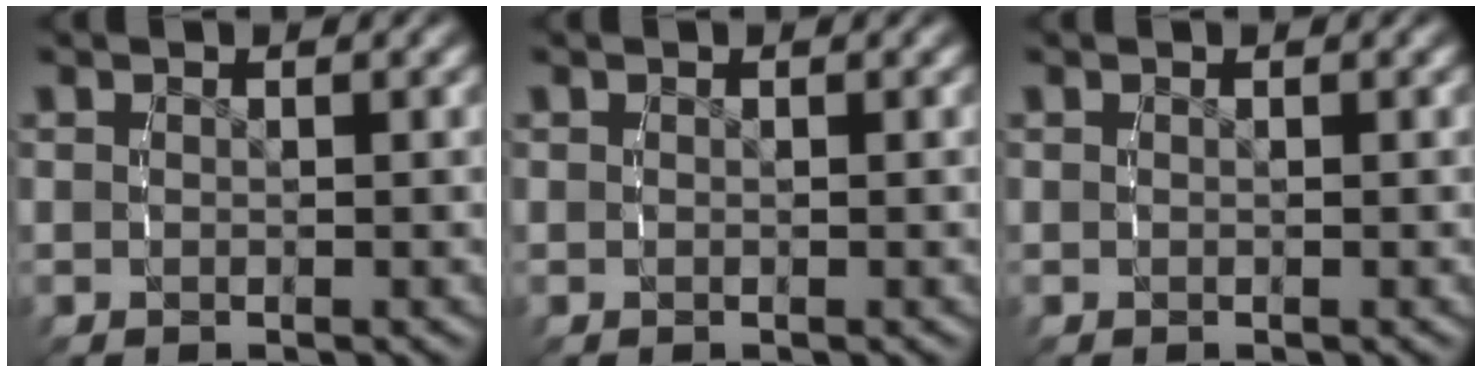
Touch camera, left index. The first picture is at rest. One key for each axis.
{"total": 0.0}
{"total": 0.0}